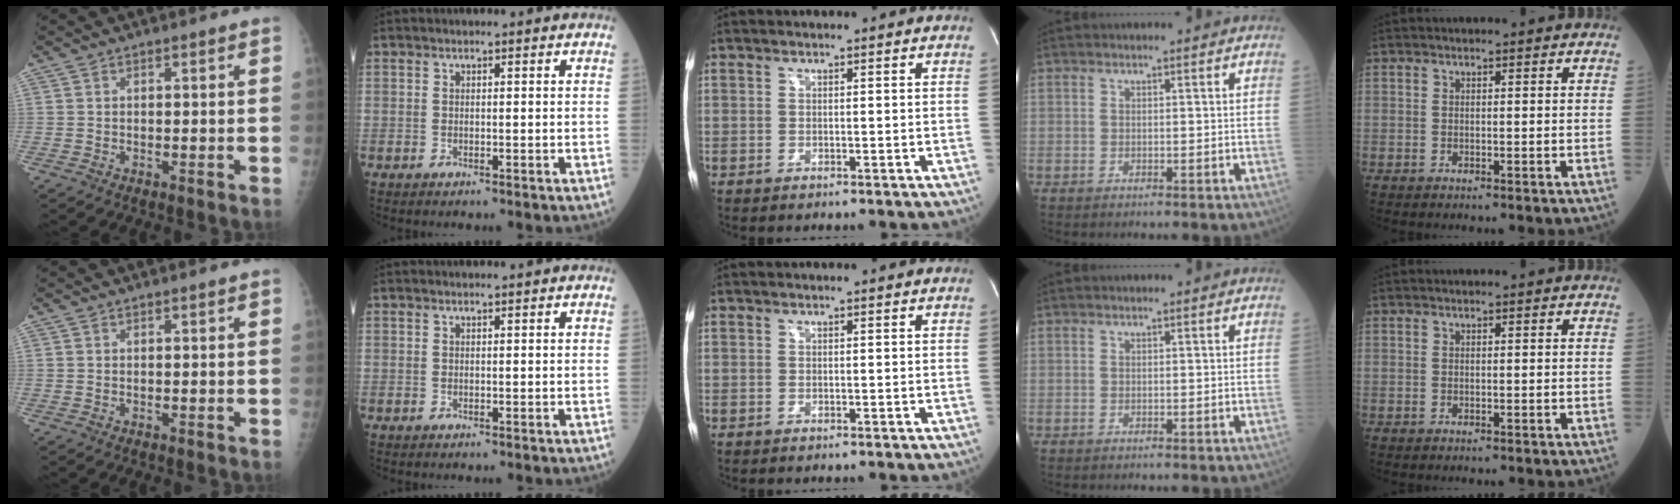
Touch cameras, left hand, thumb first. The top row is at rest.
{"index": {"total": 0.6, "force": [0.6, 0.0, 0.2], "torque": [-0.005, 0.006, 0.012]}}